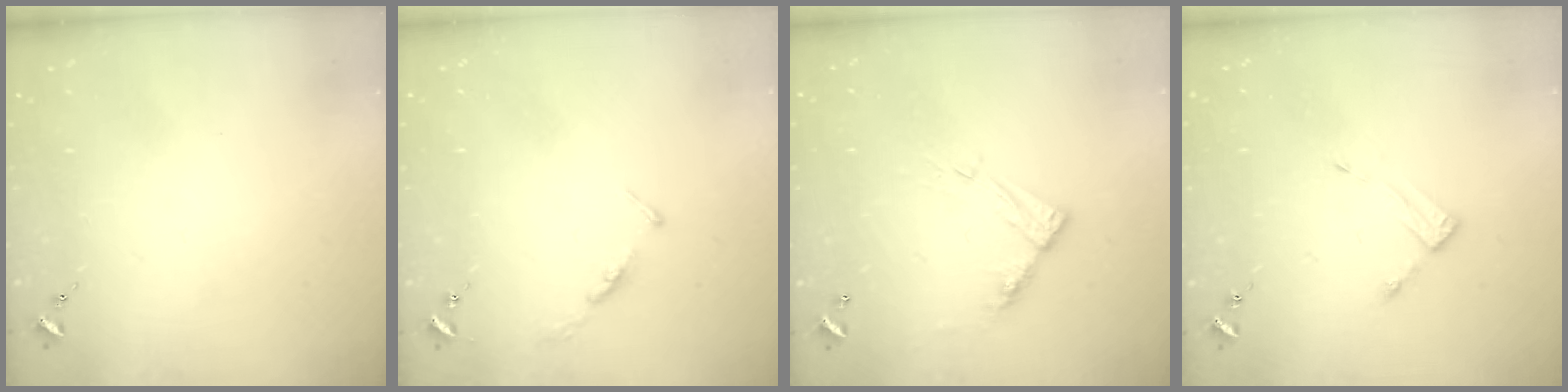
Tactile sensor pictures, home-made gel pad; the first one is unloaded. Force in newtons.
{"total": 3.5, "press": 3.5, "slide": 0.4}
{"total": 9.4, "press": 9.4, "slide": 0.5}
{"total": 3.7, "press": 3.7, "slide": 0.1}